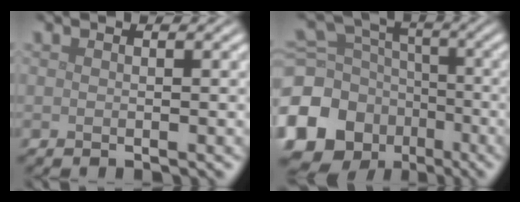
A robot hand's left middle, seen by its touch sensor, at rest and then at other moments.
{"total": 15.8, "force": [-7.0, 13.2, 5.3], "torque": [-0.156, -0.043, -0.130]}